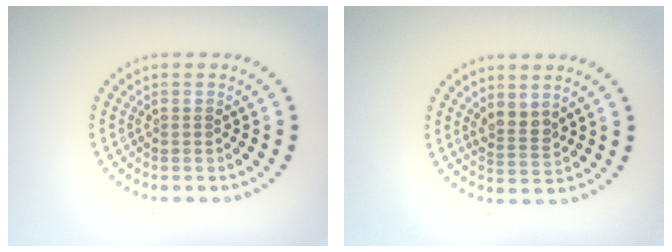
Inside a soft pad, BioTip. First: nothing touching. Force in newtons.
{"total": 2.0, "press": 1.7, "slide": 1.2}